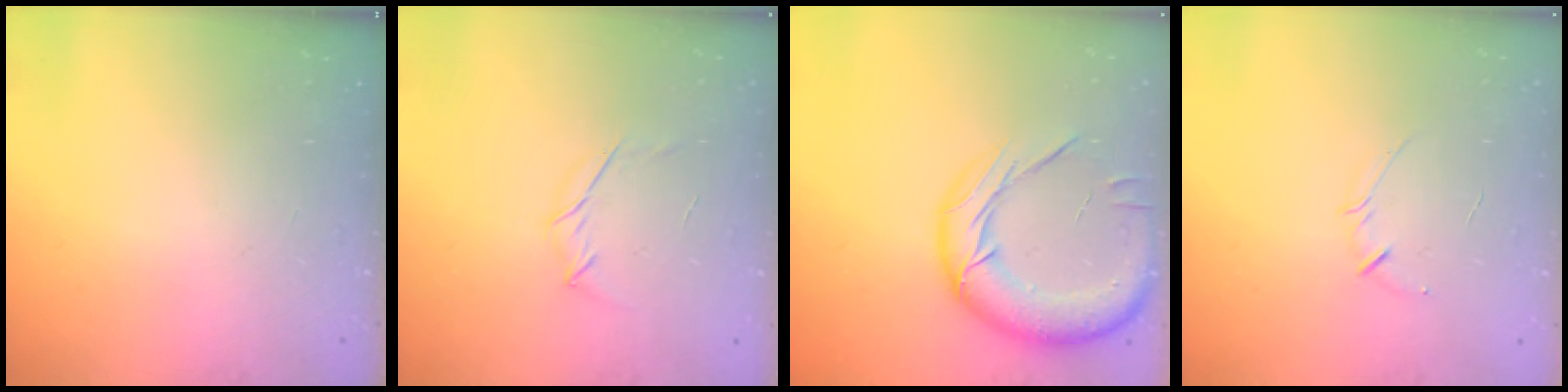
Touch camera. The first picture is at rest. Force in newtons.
{"total": 4.0, "press": 3.9, "slide": 0.9}
{"total": 18.6, "press": 18.2, "slide": 3.5}
{"total": 3.3, "press": 3.2, "slide": 0.6}